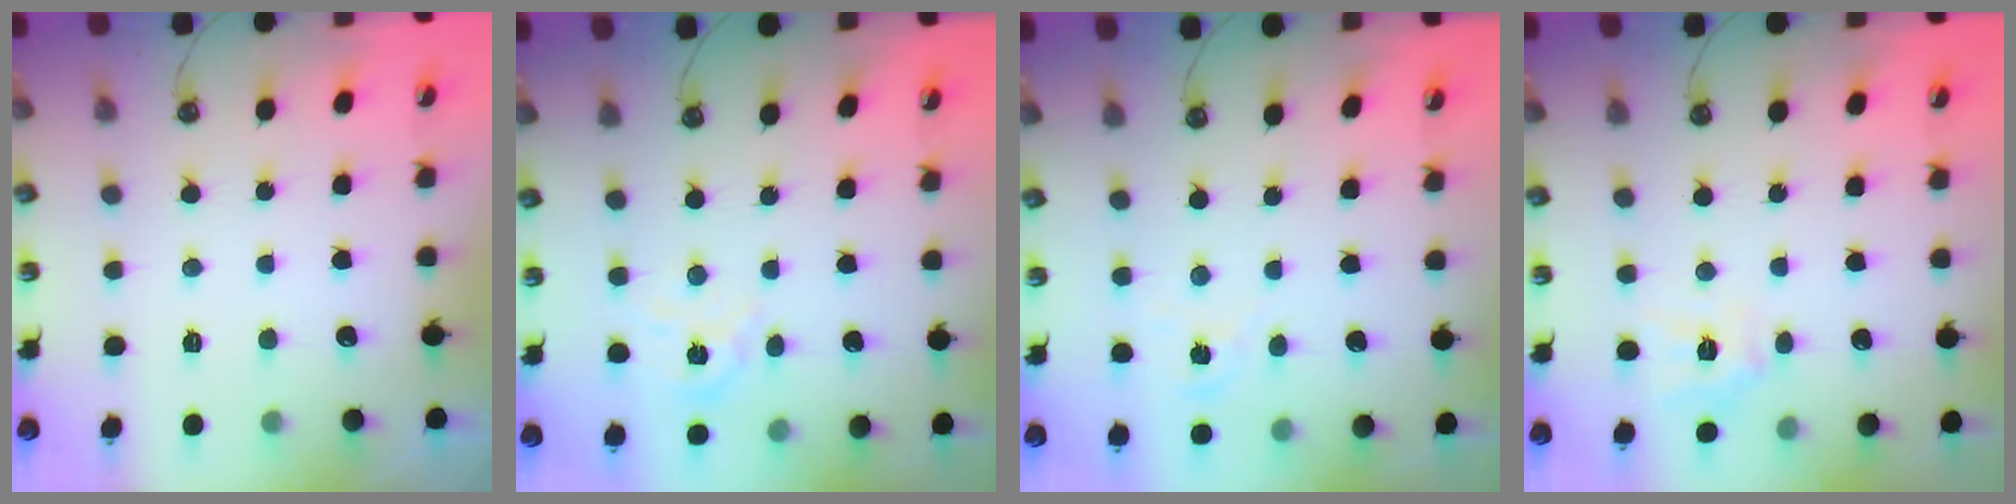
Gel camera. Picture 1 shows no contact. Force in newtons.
{"total": 3.4, "press": 3.4, "slide": 0.3}
{"total": 1.3, "press": 1.3, "slide": 0.2}
{"total": 9.0, "press": 9.0, "slide": 0.6}